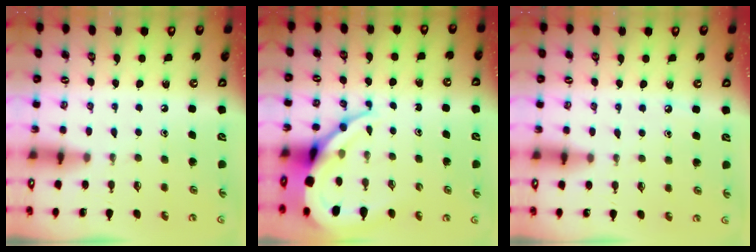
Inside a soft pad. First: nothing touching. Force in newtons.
{"total": 11.4, "press": 11.3, "slide": 1.2}
{"total": 3.7, "press": 3.6, "slide": 0.5}